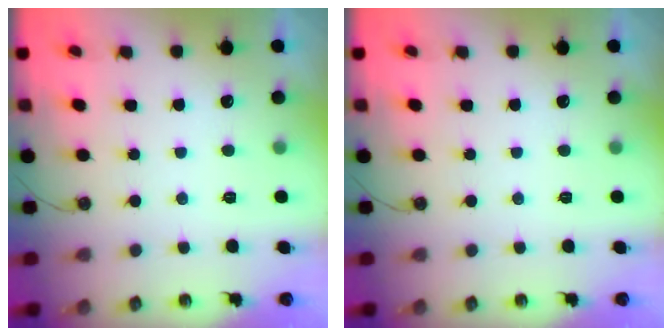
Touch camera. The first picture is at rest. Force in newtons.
{"total": 0.0}